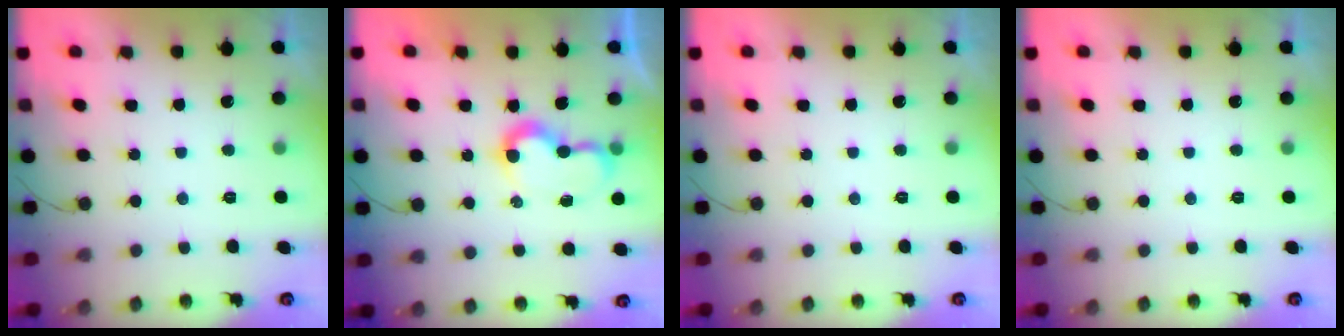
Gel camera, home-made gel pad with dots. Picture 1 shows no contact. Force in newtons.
{"total": 7.4, "press": 7.3, "slide": 0.7}
{"total": 0.0}
{"total": 0.0}